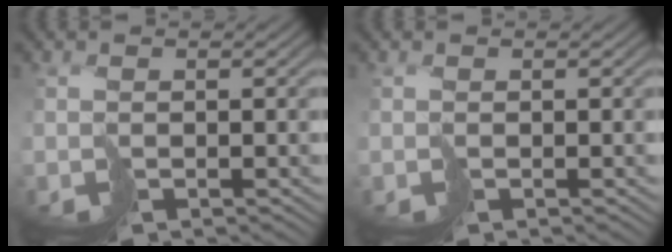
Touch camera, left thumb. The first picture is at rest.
{"total": 0.0}